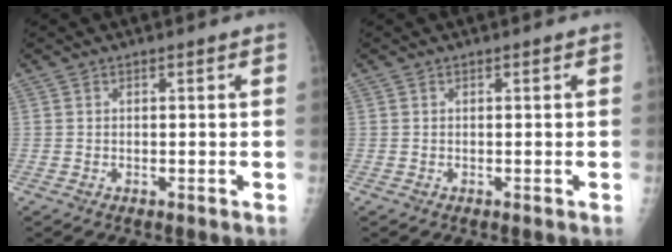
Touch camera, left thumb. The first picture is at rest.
{"total": 0.0}